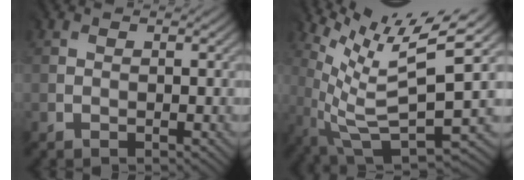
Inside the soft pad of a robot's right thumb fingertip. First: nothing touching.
{"total": 8.7, "force": [3.1, 1.4, 8.0], "torque": [-0.147, 0.003, 0.074]}